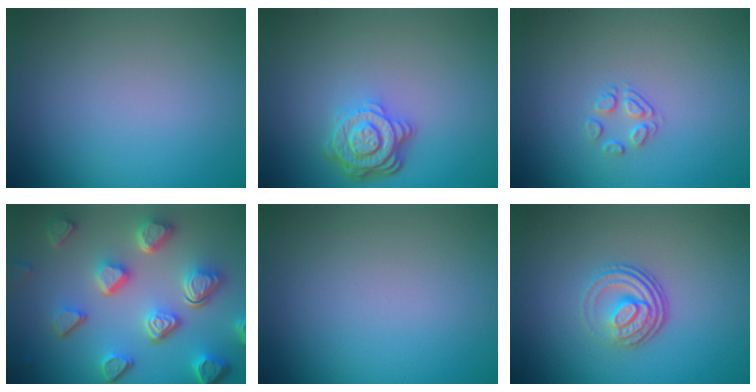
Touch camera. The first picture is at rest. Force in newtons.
{"total": 4.3, "press": 3.3, "slide": 2.7}
{"total": 1.5, "press": 0.8, "slide": 1.3}
{"total": 7.3, "press": 5.6, "slide": 4.7}
{"total": 0.0}
{"total": 3.5, "press": 2.5, "slide": 2.5}